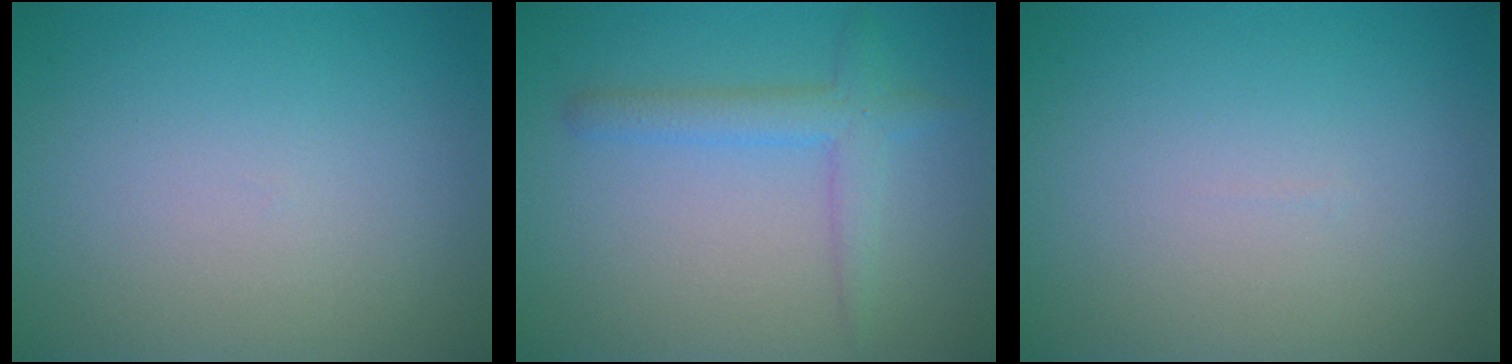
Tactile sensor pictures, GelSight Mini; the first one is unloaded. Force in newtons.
{"total": 2.7, "press": 2.7, "slide": 0.2}
{"total": 0.0}